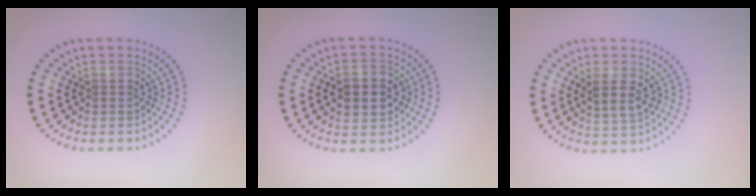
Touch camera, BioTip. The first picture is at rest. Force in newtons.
{"total": 3.8, "press": 3.8, "slide": 0.3}
{"total": 2.8, "press": 2.7, "slide": 0.9}